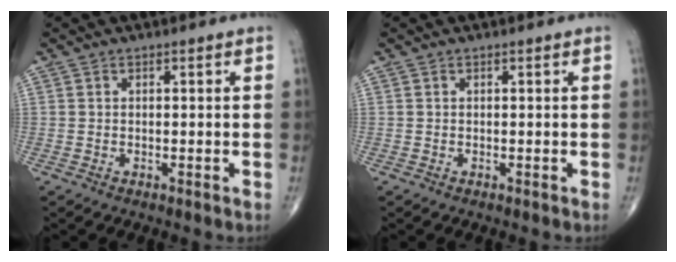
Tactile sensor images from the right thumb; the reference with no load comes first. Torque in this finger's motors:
{"motor_torque": [0.00, 0.00, -0.01, 0.00, 0.00]}